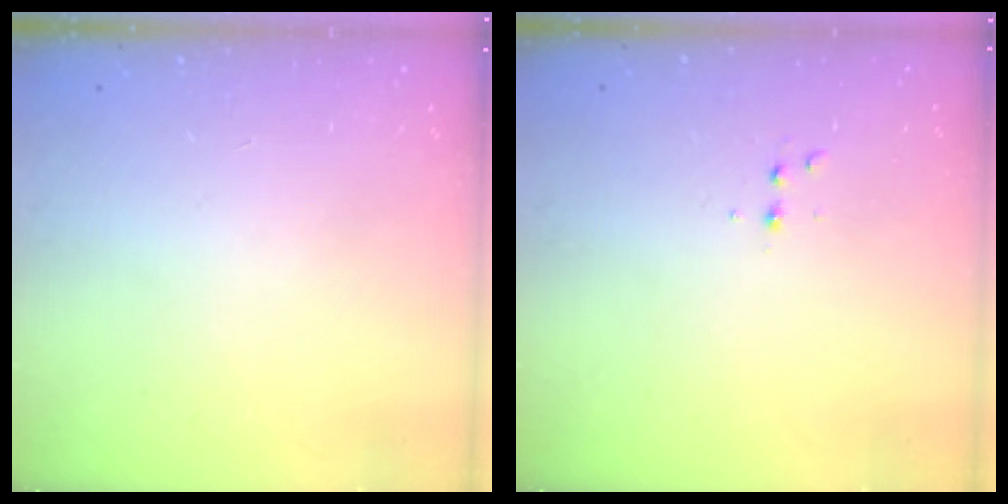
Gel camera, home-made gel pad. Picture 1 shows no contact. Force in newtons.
{"total": 2.9, "press": 2.7, "slide": 1.1}